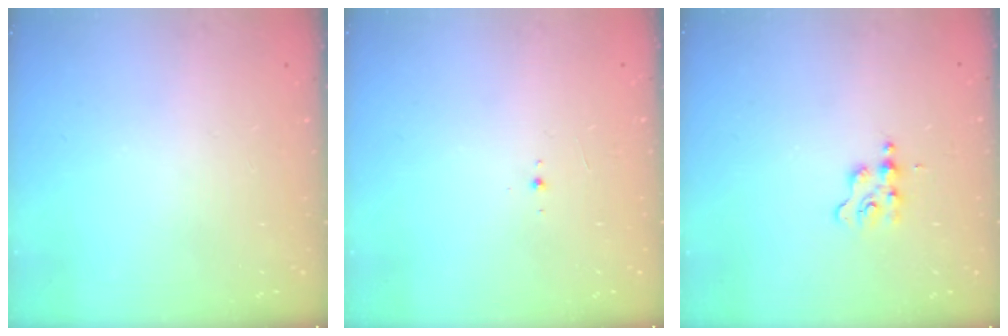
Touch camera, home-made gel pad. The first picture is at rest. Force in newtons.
{"total": 2.7, "press": 2.5, "slide": 0.8}
{"total": 1.8, "press": 1.7, "slide": 0.3}